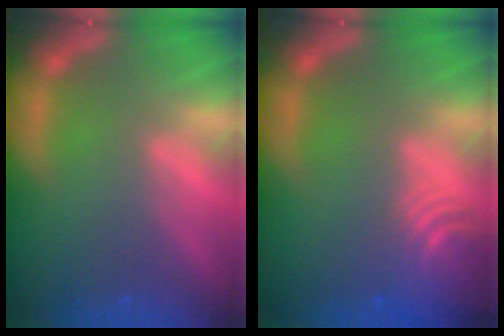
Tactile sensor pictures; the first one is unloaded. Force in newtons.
{"total": 6.0}